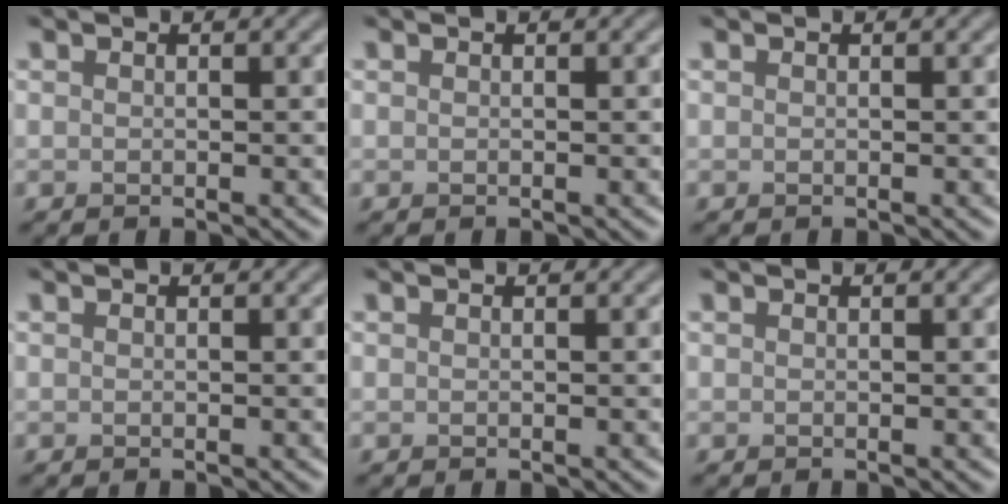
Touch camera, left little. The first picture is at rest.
{"total": 0.0}
{"total": 0.0}
{"total": 0.0}
{"total": 0.0}
{"total": 0.0}